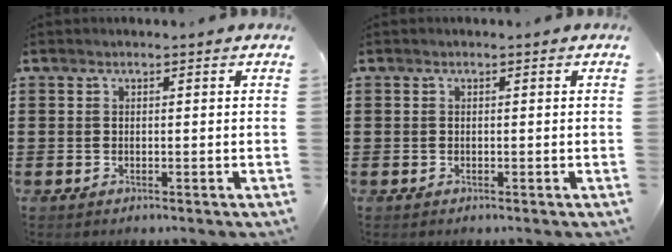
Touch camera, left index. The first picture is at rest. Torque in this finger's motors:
{"motor_torque": [-0.02, 0.00, 0.00, 0.00]}